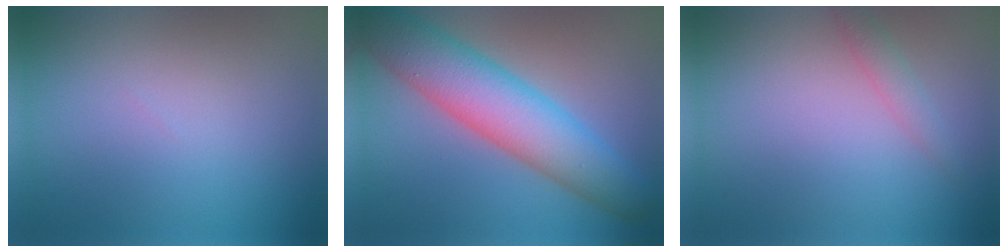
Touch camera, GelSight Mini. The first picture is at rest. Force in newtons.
{"total": 8.7, "press": 8.7, "slide": 0.5}
{"total": 1.5, "press": 1.5, "slide": 0.0}